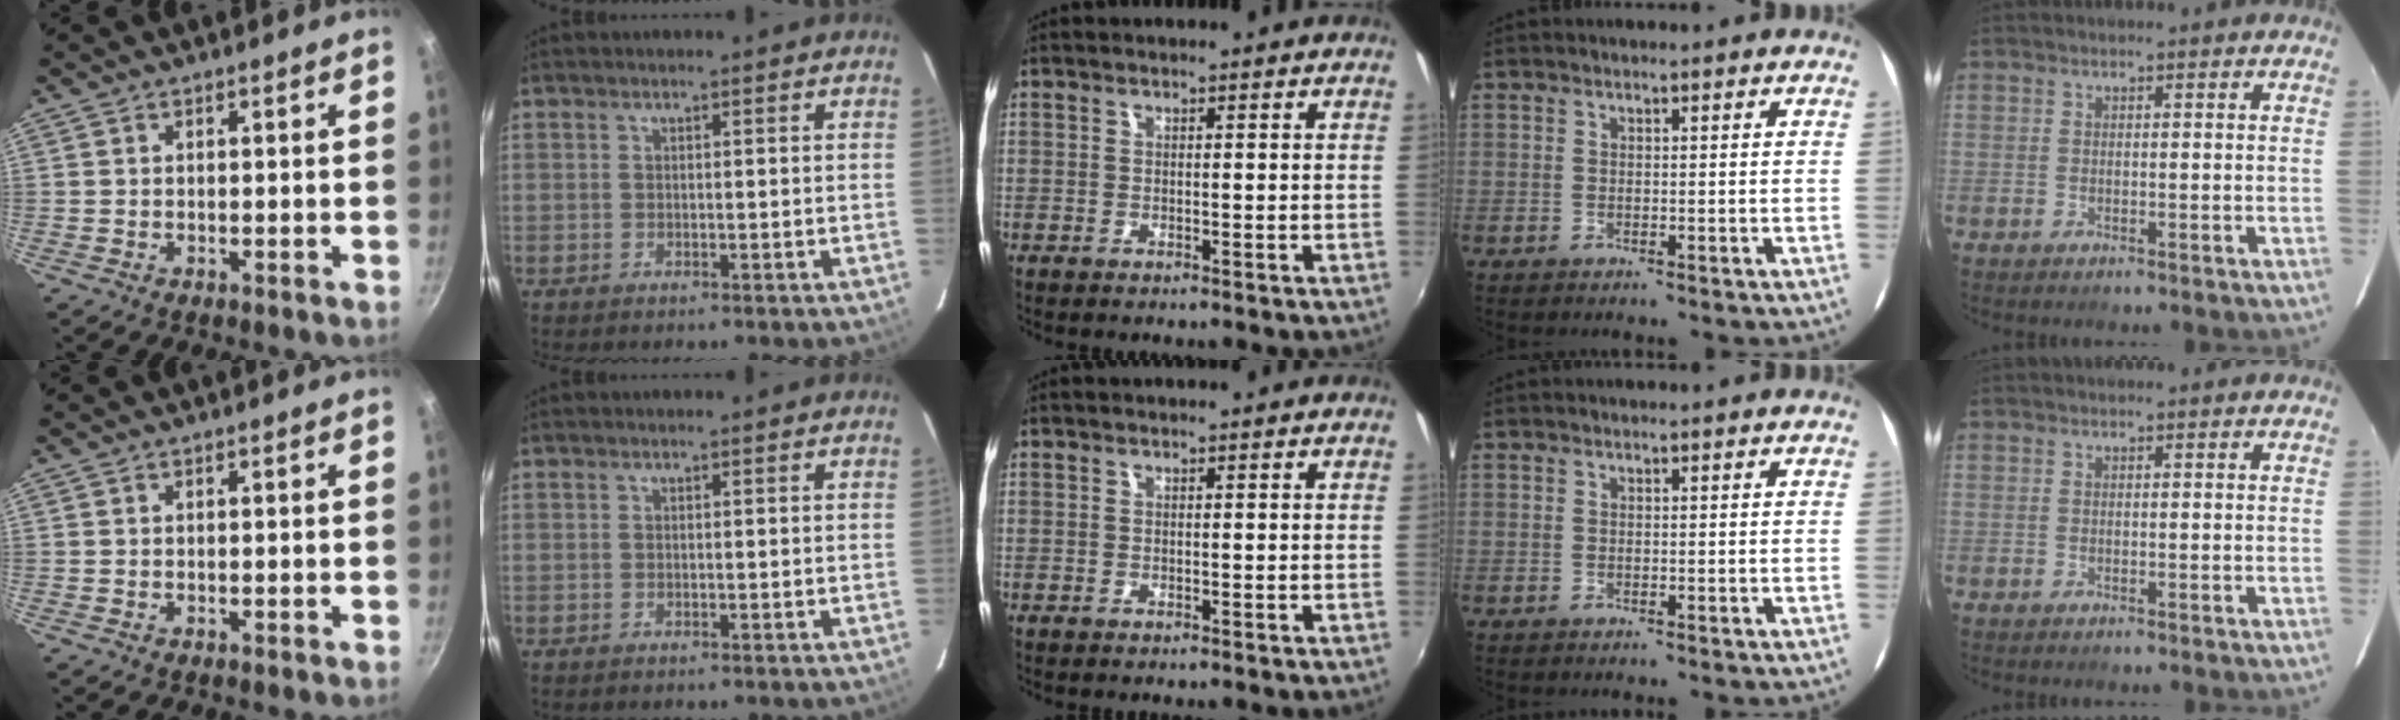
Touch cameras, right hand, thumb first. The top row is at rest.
{}